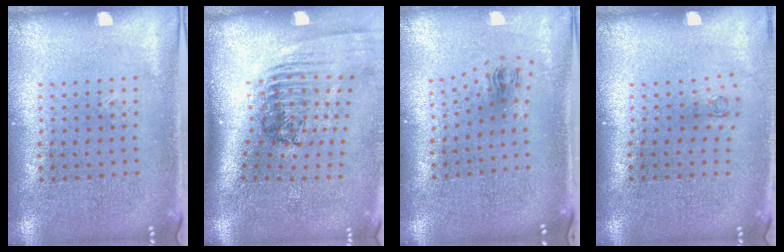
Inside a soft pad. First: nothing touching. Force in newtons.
{"total": 2.6, "press": 1.7, "slide": 1.9}
{"total": 0.9, "press": 0.4, "slide": 0.8}
{"total": 0.7, "press": 0.3, "slide": 0.6}